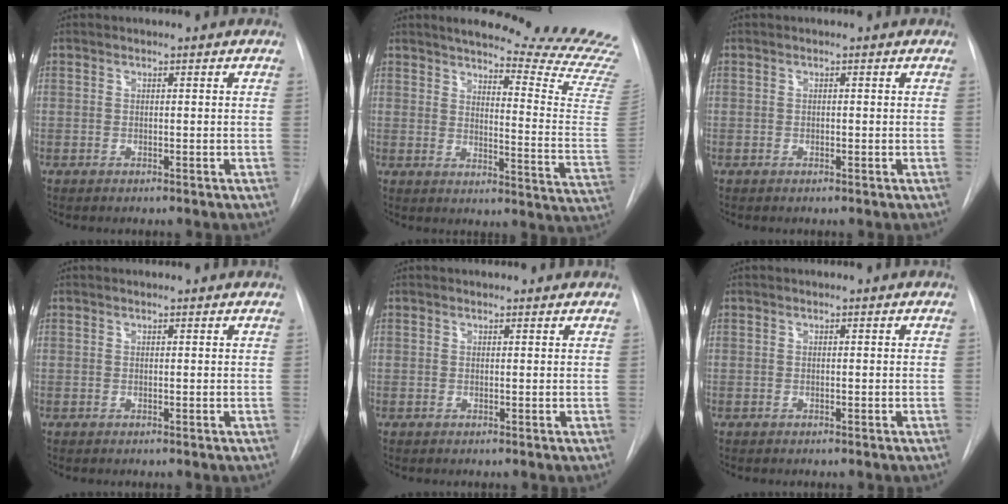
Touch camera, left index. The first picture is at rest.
{"total": 21.1, "force": [19.3, -0.4, 8.6], "torque": [-0.115, -0.142, 0.220]}
{"total": 1.2, "force": [-1.2, 0.0, -0.1], "torque": [0.005, -0.005, -0.018]}
{"total": 0.0}
{"total": 0.7, "force": [0.6, 0.4, 0.0], "torque": [-0.004, 0.004, 0.001]}
{"total": 0.0}